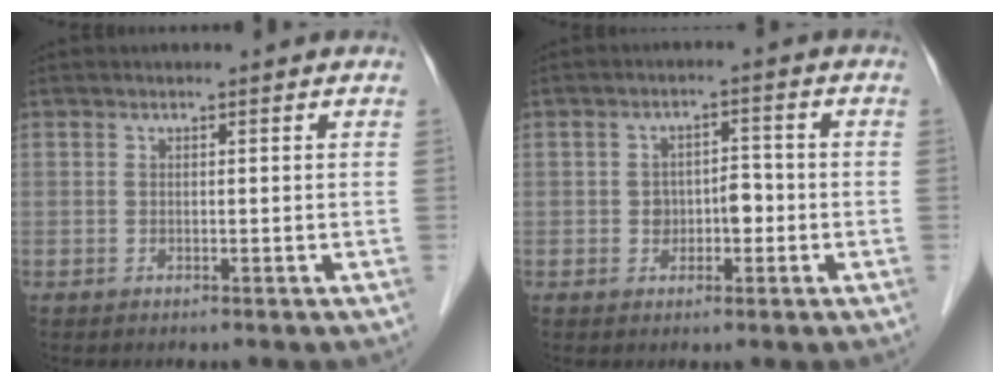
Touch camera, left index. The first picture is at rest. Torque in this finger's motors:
{"motor_torque": [0.14, 0.04, 0.07, 0.04]}